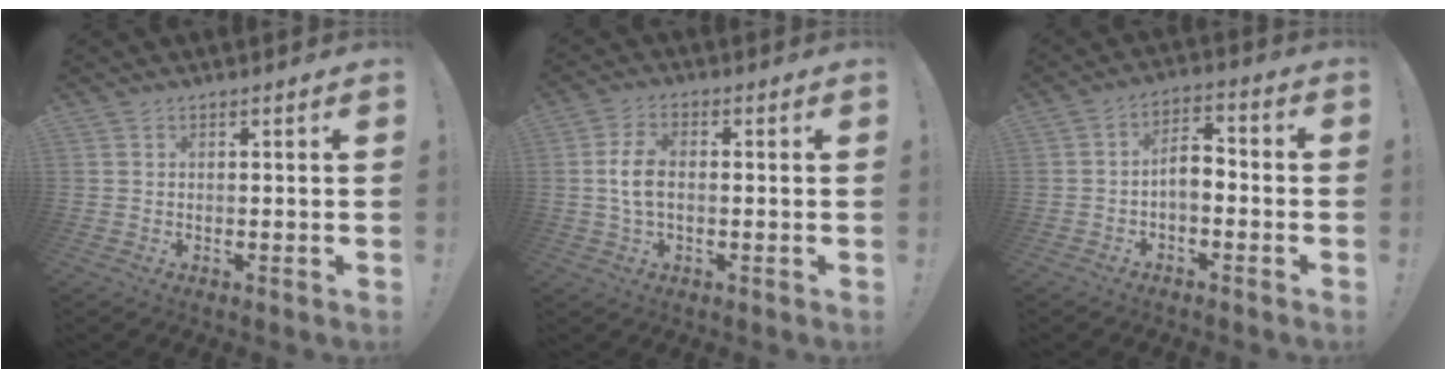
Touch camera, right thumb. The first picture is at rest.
{"total": 6.7, "force": [-0.2, 3.6, 5.6], "torque": [-0.112, 0.003, -0.002]}
{"total": 6.6, "force": [-1.8, 3.9, 5.0], "torque": [-0.087, 0.008, -0.030]}